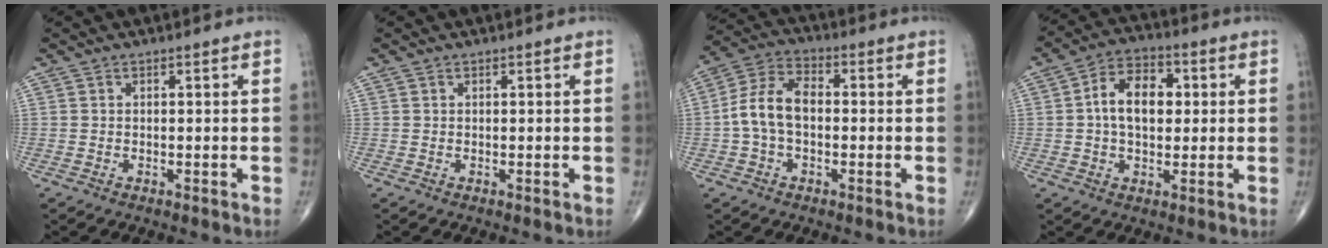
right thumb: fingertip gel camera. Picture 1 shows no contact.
{"total": 0.0}
{"total": 9.3, "force": [-0.7, 5.8, 7.2], "torque": [-0.139, 0.033, -0.024]}
{"total": 10.1, "force": [1.1, 6.4, 7.7], "torque": [-0.116, 0.016, 0.012]}